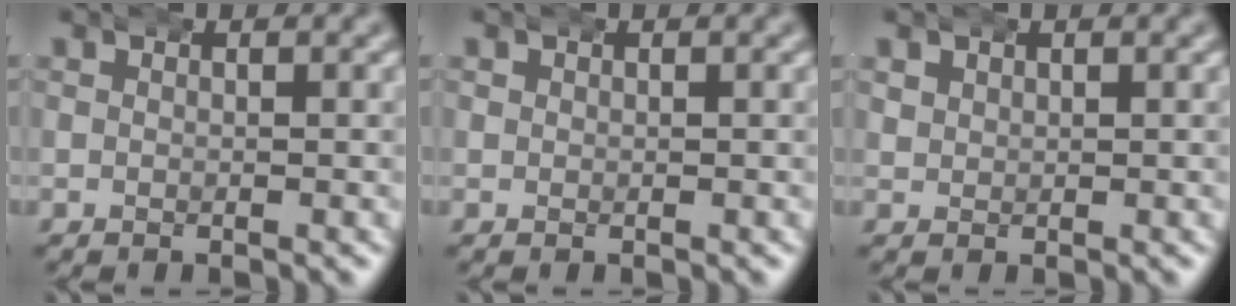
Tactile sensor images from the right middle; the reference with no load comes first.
{"total": 0.7, "force": [0.1, 0.6, 0.3], "torque": [-0.007, -0.001, 0.004]}
{"total": 1.3, "force": [0.6, 1.1, 0.4], "torque": [-0.011, -0.003, 0.015]}